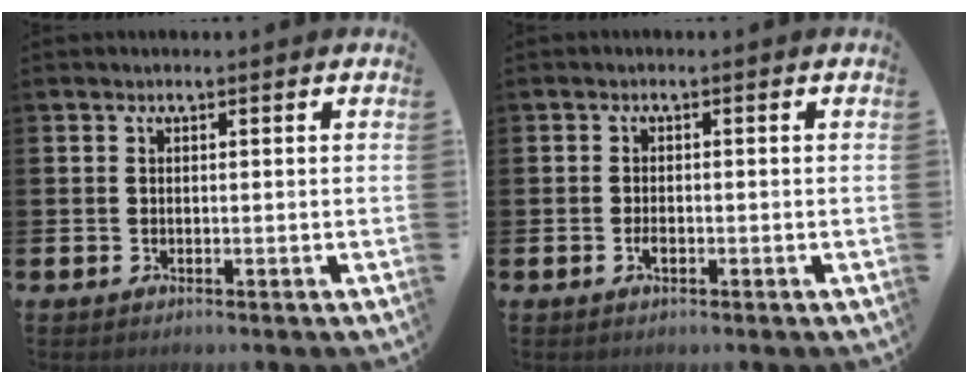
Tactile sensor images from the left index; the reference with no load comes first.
{"total": 1.3, "force": [-0.5, 0.6, 1.0], "torque": [-0.023, 0.001, -0.009]}